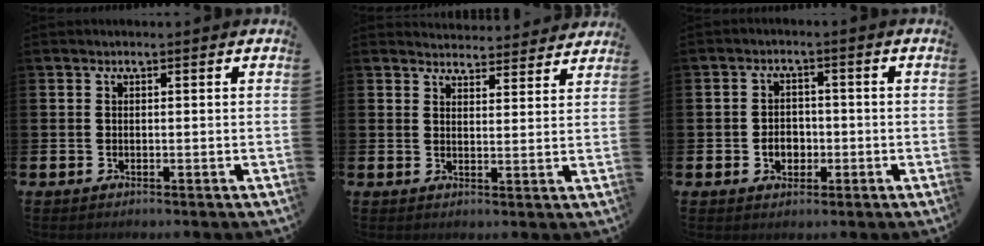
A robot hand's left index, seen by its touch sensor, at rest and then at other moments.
{"total": 4.1, "force": [4.1, 0.7, -0.1], "torque": [0.005, -0.029, 0.071]}
{"total": 3.1, "force": [-0.8, 2.5, 1.7], "torque": [-0.017, -0.003, -0.022]}